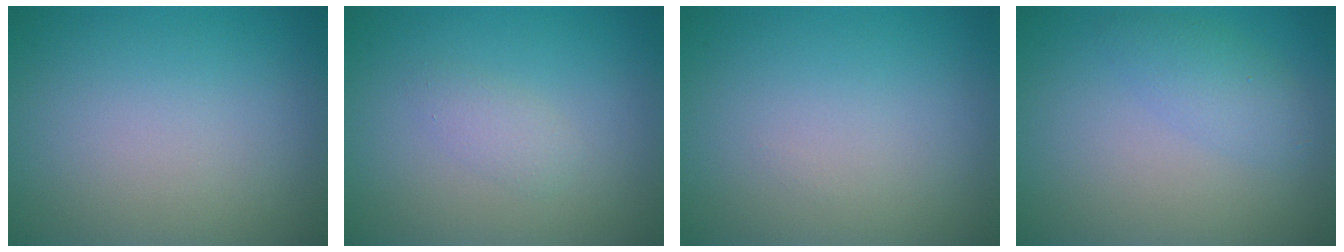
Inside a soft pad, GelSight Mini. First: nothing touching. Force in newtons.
{"total": 1.3, "press": 1.3, "slide": 0.0}
{"total": 0.0}
{"total": 2.2, "press": 2.2, "slide": 0.0}